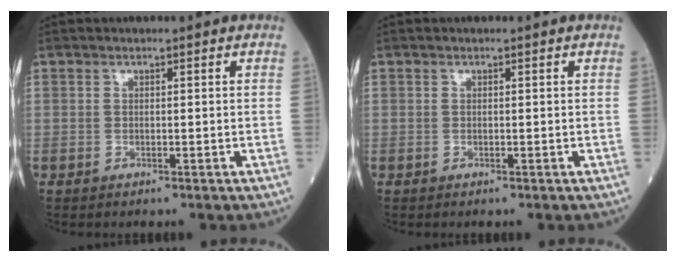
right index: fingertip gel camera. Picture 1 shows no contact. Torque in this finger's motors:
{"motor_torque": [-0.04, -0.03, 0.03, 0.00]}